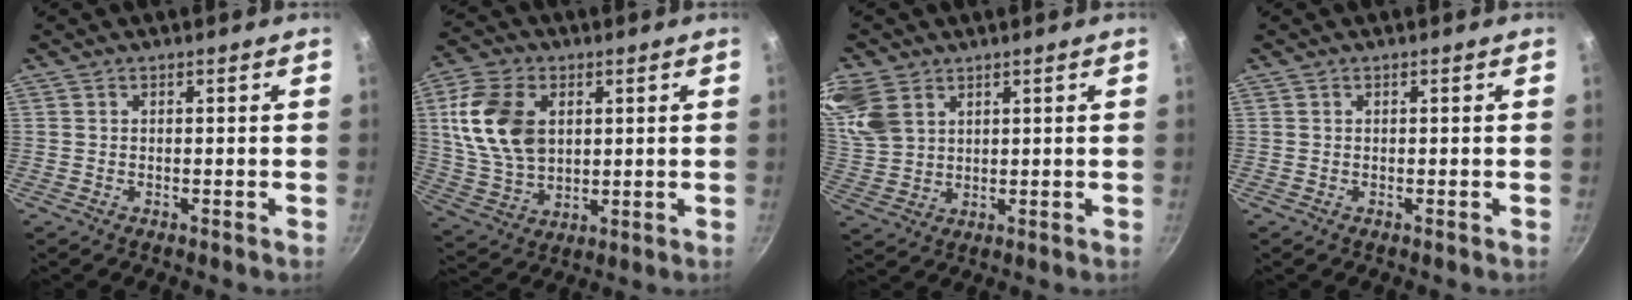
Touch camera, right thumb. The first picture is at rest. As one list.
[{"total": 14.9, "force": [3.4, 10.1, 10.4], "torque": [-0.185, -0.007, 0.072]}, {"total": 11.5, "force": [5.7, 8.0, 6.0], "torque": [-0.124, -0.006, 0.124]}, {"total": 0.0}]